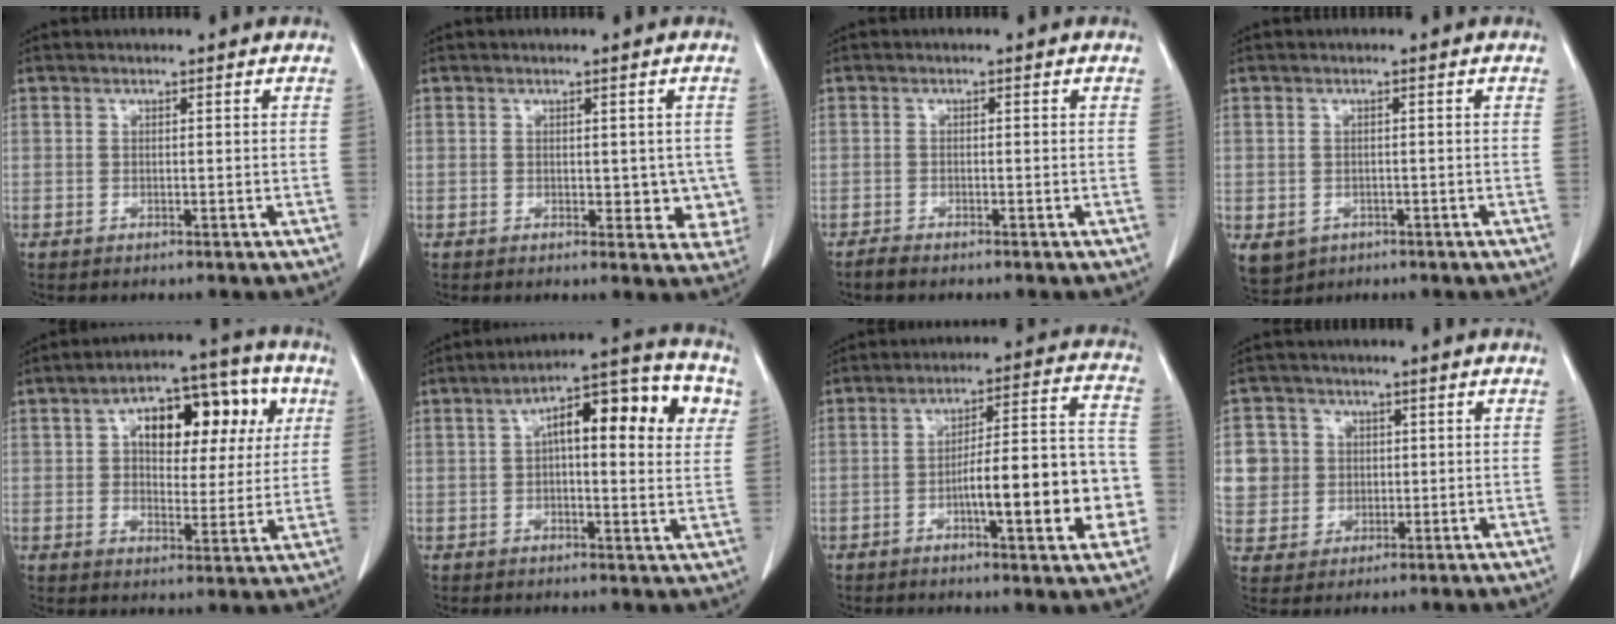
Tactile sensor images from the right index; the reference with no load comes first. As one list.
[{"total": 4.8, "force": [-0.1, 3.1, 3.7], "torque": [-0.023, 0.001, 0.004]}, {"total": 1.4, "force": [-1.3, 0.2, 0.6], "torque": [-0.020, -0.003, -0.024]}, {"total": 6.3, "force": [-2.8, 5.3, 1.9], "torque": [-0.045, -0.004, -0.032]}, {"total": 14.4, "force": [4.3, 7.4, 11.6], "torque": [-0.162, 0.044, 0.064]}, {"total": 16.0, "force": [4.5, 4.7, 14.6], "torque": [-0.205, 0.044, 0.059]}, {"total": 15.4, "force": [-4.1, 3.0, 14.5], "torque": [-0.205, 0.028, -0.055]}, {"total": 9.3, "force": [1.5, 9.1, 1.5], "torque": [-0.049, 0.032, 0.044]}]